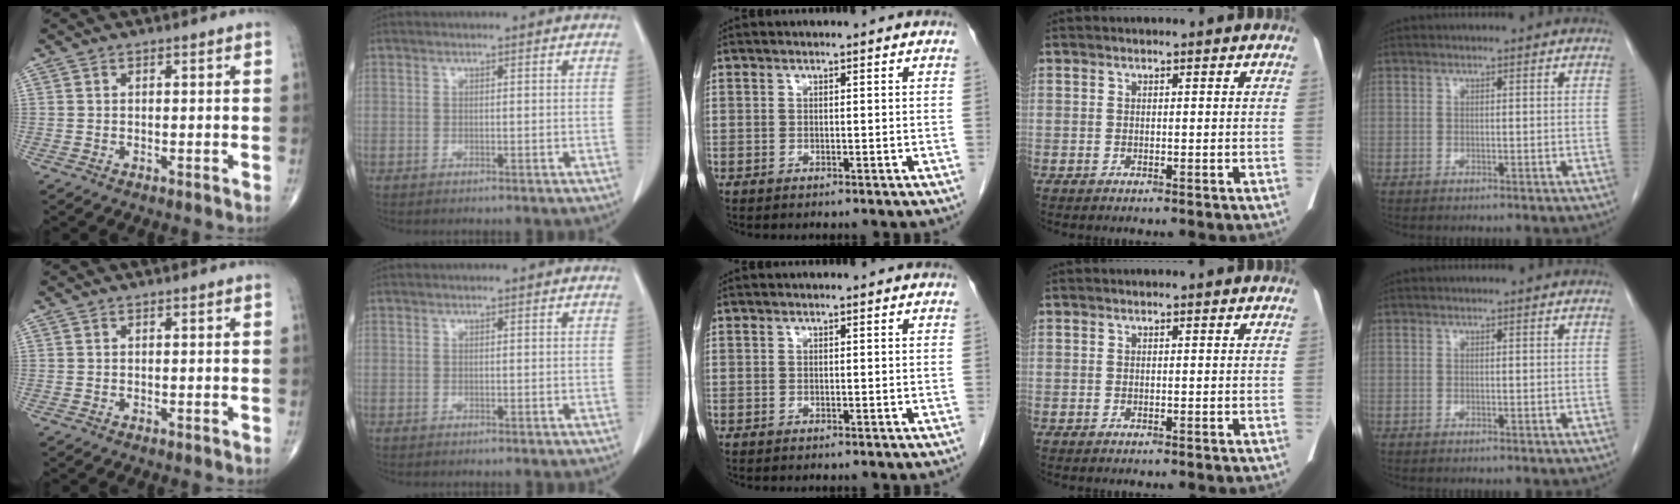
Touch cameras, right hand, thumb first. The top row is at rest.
{}